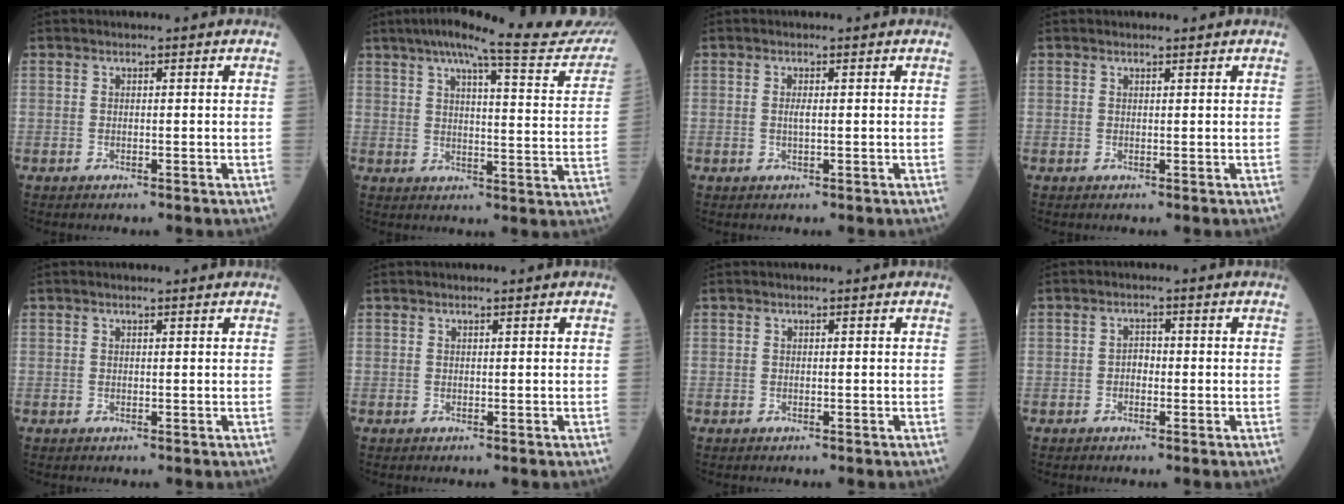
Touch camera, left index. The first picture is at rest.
{"total": 21.5, "force": [19.0, 1.1, 10.2], "torque": [-0.143, -0.032, 0.229]}
{"total": 1.0, "force": [0.1, 0.1, 1.0], "torque": [-0.026, -0.001, 0.001]}
{"total": 0.5, "force": [0.5, 0.1, 0.0], "torque": [-0.009, -0.004, 0.007]}
{"total": 0.8, "force": [0.7, 0.1, 0.4], "torque": [-0.012, 0.005, 0.011]}
{"total": 0.0}
{"total": 0.0}
{"total": 1.6, "force": [-0.4, 1.0, 1.1], "torque": [-0.014, 0.005, -0.009]}